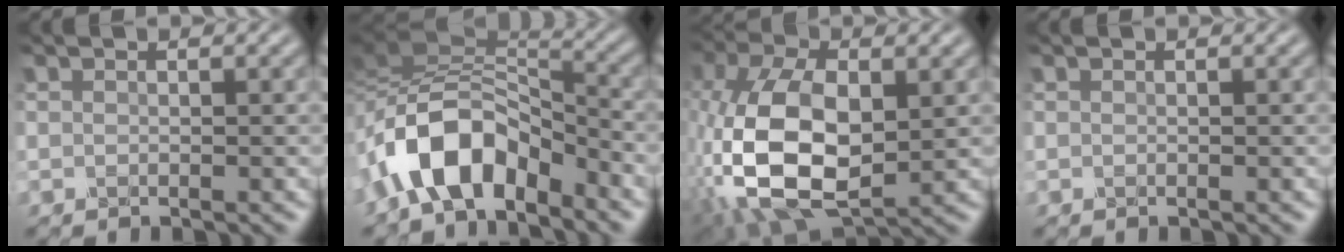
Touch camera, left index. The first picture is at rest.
{"total": 9.0, "force": [-5.0, 4.6, 6.0], "torque": [-0.104, 0.012, -0.100]}
{"total": 12.3, "force": [-2.0, 6.6, 10.1], "torque": [-0.234, -0.004, -0.039]}
{"total": 0.0}